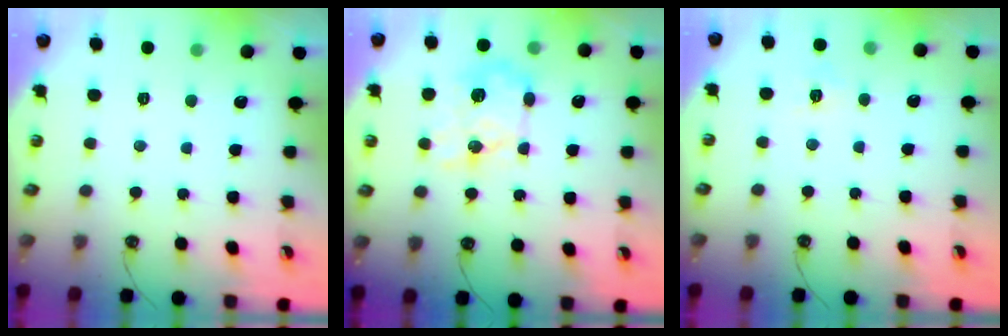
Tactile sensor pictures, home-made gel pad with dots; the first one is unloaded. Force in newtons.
{"total": 14.1, "press": 14.1, "slide": 0.2}
{"total": 6.6, "press": 6.5, "slide": 0.6}